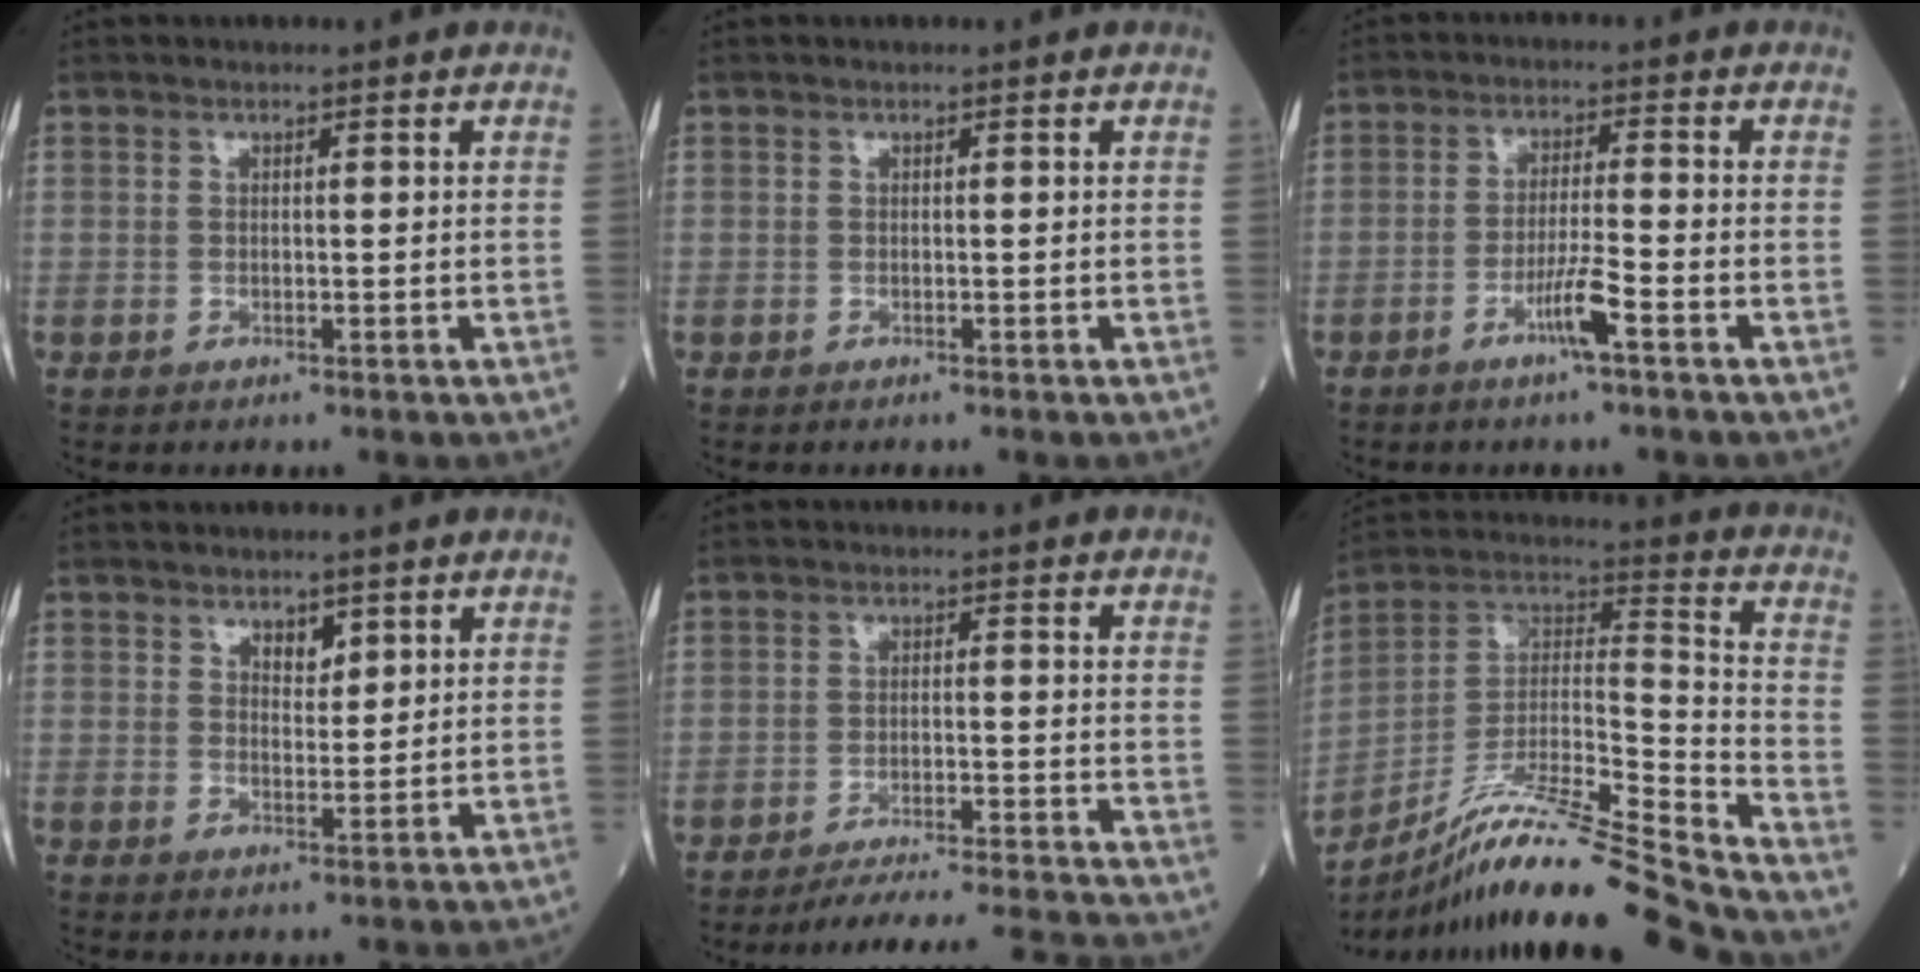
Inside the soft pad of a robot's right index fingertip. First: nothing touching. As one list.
[{"total": 0.8, "force": [-0.7, 0.0, 0.4], "torque": [0.000, 0.001, -0.010]}, {"total": 4.5, "force": [-2.5, -0.4, 3.8], "torque": [-0.077, -0.006, -0.047]}, {"total": 2.5, "force": [1.6, 1.2, 1.4], "torque": [-0.019, -0.003, 0.030]}, {"total": 14.0, "force": [-13.5, -1.6, 3.3], "torque": [-0.038, -0.009, -0.194]}, {"total": 23.0, "force": [-20.0, -1.0, 11.3], "torque": [-0.203, 0.000, -0.345]}]